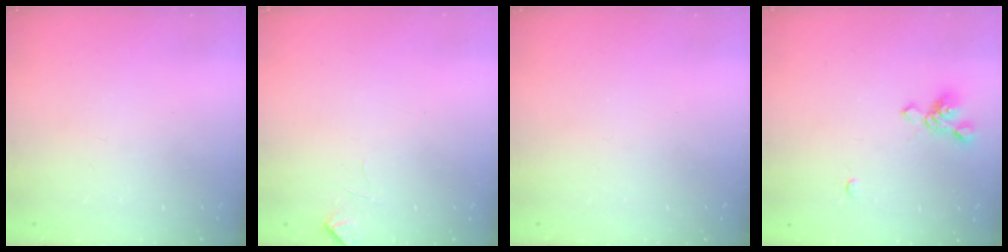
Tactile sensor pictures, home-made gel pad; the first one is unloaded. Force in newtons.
{"total": 0.8, "press": 0.5, "slide": 0.6}
{"total": 0.0}
{"total": 2.6, "press": 2.5, "slide": 0.9}